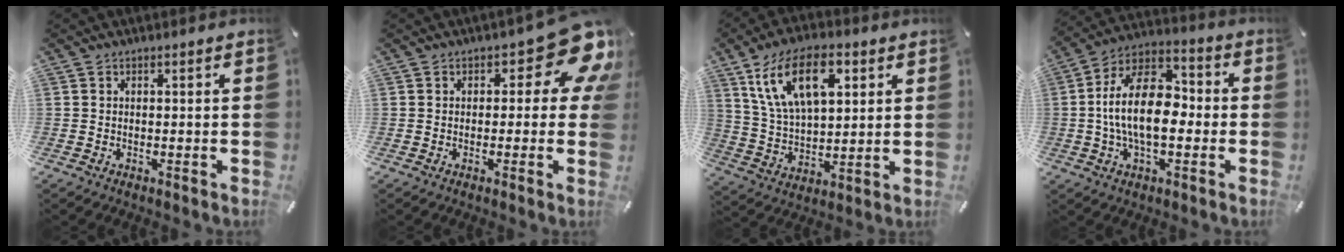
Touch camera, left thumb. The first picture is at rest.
{"total": 11.1, "force": [5.2, 5.3, 8.3], "torque": [-0.092, -0.038, 0.088]}
{"total": 15.9, "force": [7.2, 8.5, 11.4], "torque": [-0.244, -0.006, 0.125]}
{"total": 15.8, "force": [-2.0, 8.9, 12.8], "torque": [-0.253, 0.014, -0.039]}